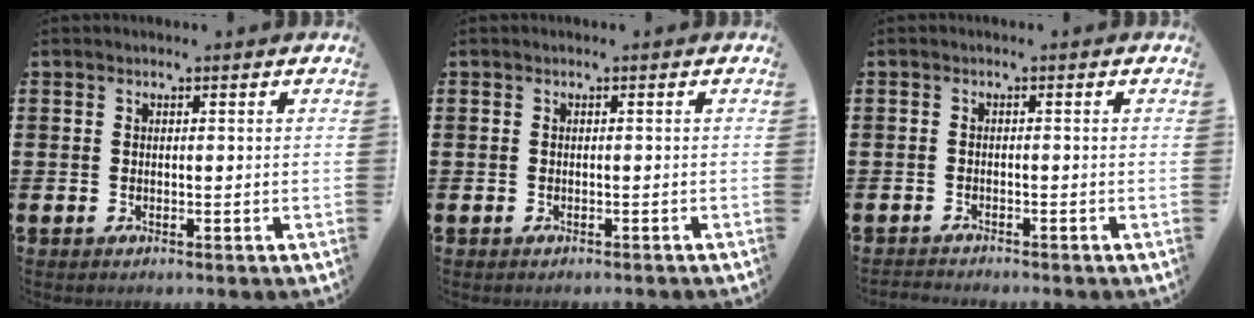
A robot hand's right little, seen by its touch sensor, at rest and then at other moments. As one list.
[{"total": 0.0}, {"total": 1.0, "force": [-1.0, 0.0, 0.0], "torque": [-0.002, 0.000, -0.020]}]